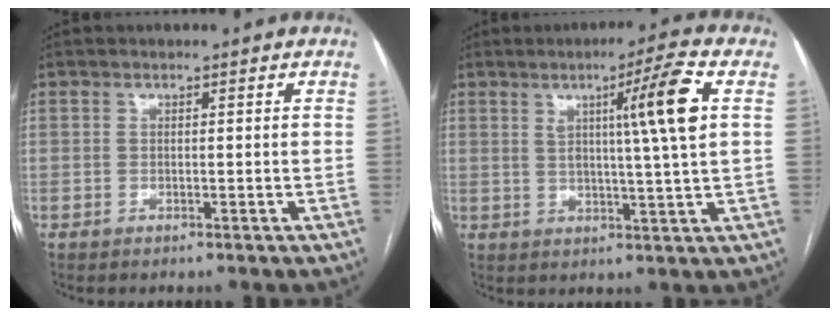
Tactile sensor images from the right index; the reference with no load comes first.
{"total": 9.7, "force": [2.8, -1.3, 9.2], "torque": [-0.144, 0.001, 0.043]}